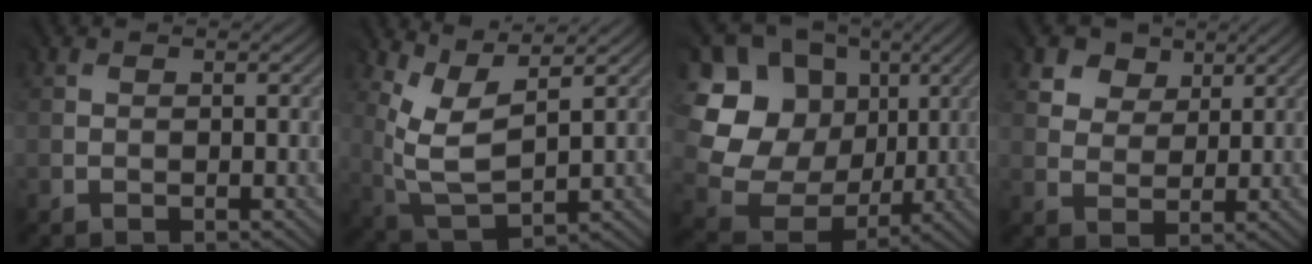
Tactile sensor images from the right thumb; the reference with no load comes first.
{"total": 6.0, "force": [3.5, 1.9, 4.5], "torque": [-0.111, -0.002, 0.080]}
{"total": 16.1, "force": [3.4, 14.2, 6.8], "torque": [-0.226, 0.019, 0.091]}
{"total": 5.3, "force": [3.8, 3.5, 1.4], "torque": [-0.040, -0.011, 0.082]}